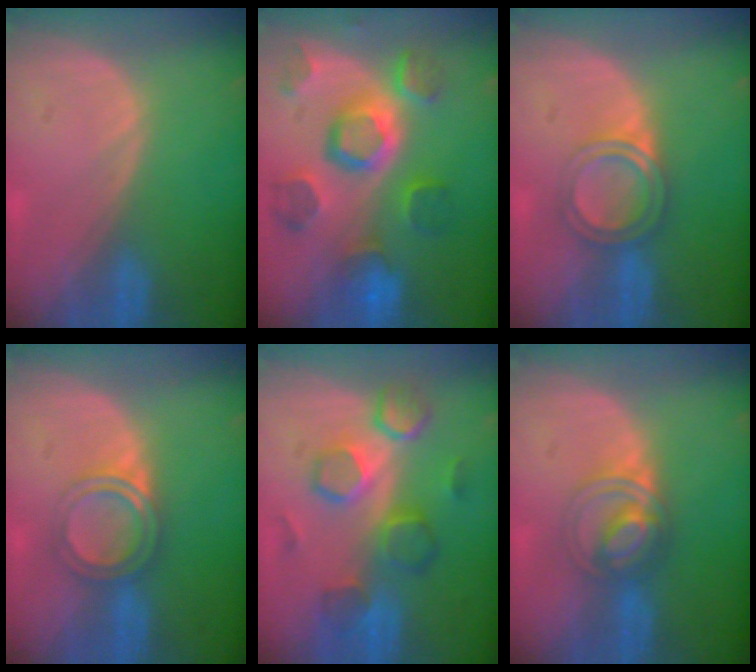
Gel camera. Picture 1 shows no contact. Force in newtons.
{"total": 11.3, "press": 10.0, "slide": 5.3}
{"total": 4.9, "press": 4.5, "slide": 2.1}
{"total": 4.9, "press": 4.4, "slide": 2.1}
{"total": 8.4, "press": 8.3, "slide": 1.4}
{"total": 5.9, "press": 5.4, "slide": 2.2}